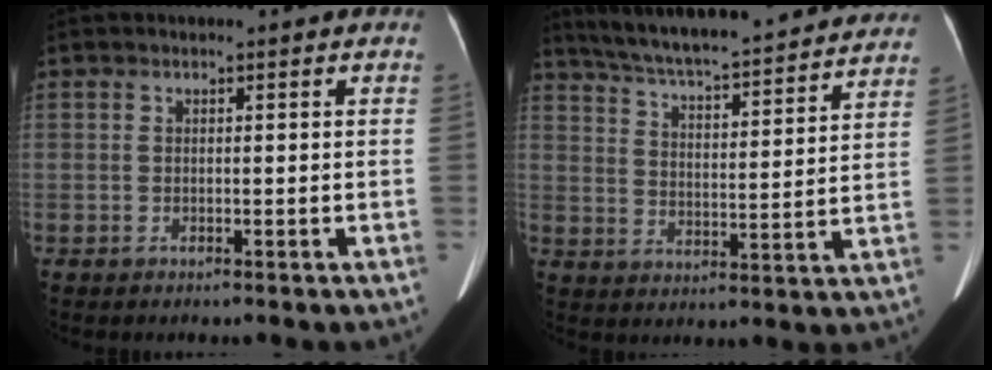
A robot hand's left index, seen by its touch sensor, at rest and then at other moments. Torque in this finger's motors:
{"motor_torque": [0.25, -0.57, 0.04, 0.01]}